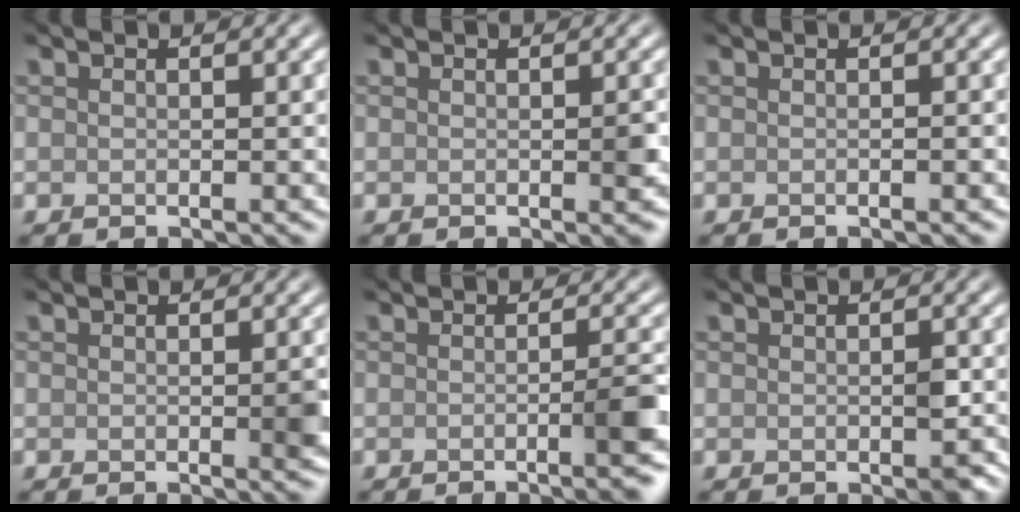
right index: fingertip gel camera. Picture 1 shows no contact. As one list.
[{"total": 1.0, "force": [-0.2, 0.2, 0.9], "torque": [-0.010, -0.003, -0.001]}, {"total": 0.5, "force": [-0.2, 0.0, 0.5], "torque": [-0.005, 0.001, -0.004]}, {"total": 1.3, "force": [-0.2, 0.2, 1.3], "torque": [-0.016, -0.005, -0.002]}, {"total": 4.0, "force": [-1.2, 0.9, 3.8], "torque": [-0.040, -0.006, -0.021]}, {"total": 1.5, "force": [-0.3, 0.8, 1.3], "torque": [-0.016, -0.003, -0.003]}]